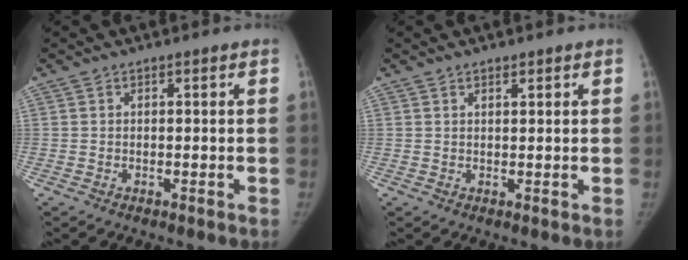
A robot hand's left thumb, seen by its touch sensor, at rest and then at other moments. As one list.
[{"total": 1.3, "force": [0.9, 0.5, 0.8], "torque": [-0.008, -0.004, 0.014]}]